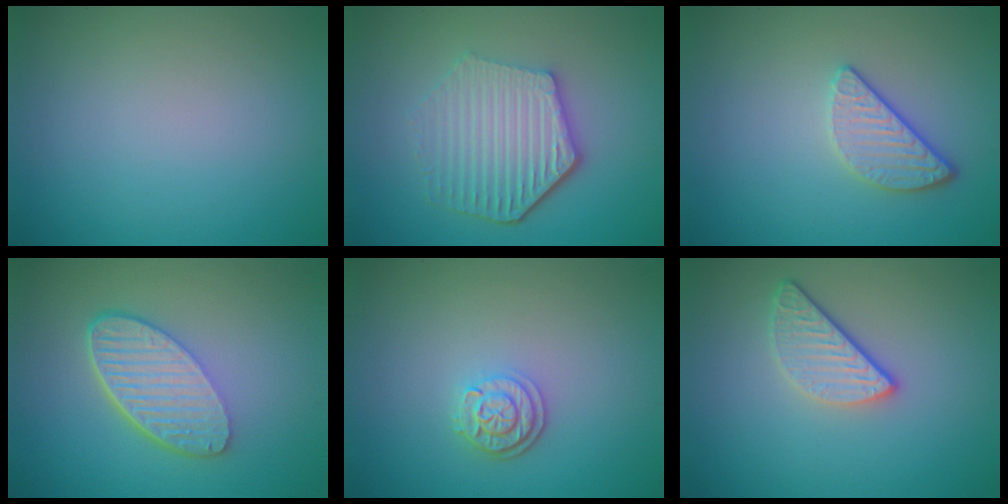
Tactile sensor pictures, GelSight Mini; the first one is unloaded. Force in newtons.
{"total": 5.7, "press": 4.4, "slide": 3.6}
{"total": 2.6, "press": 2.3, "slide": 1.3}
{"total": 6.0, "press": 4.2, "slide": 4.2}
{"total": 2.6, "press": 2.2, "slide": 1.4}
{"total": 2.9, "press": 2.3, "slide": 1.7}